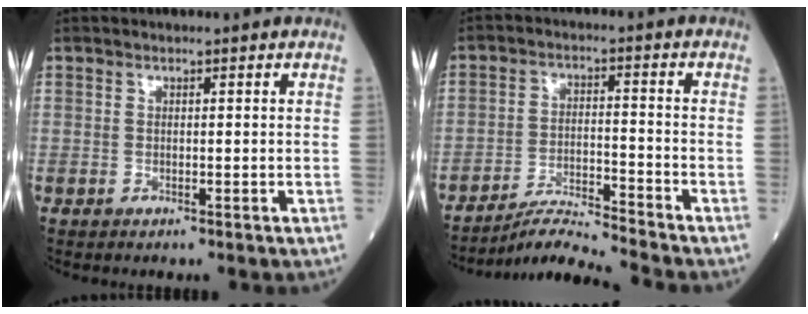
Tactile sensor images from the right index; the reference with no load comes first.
{"total": 6.9, "force": [-6.5, -2.2, 0.7], "torque": [-0.018, -0.009, -0.120]}